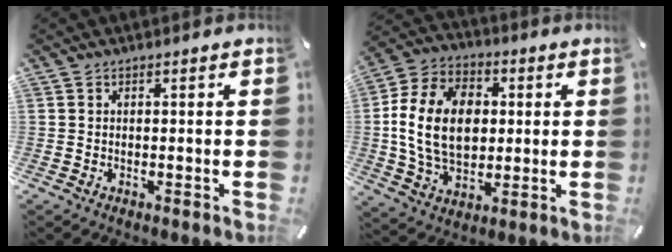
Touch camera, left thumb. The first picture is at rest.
{"total": 17.0, "force": [0.7, 12.4, 11.6], "torque": [-0.255, 0.012, 0.010]}